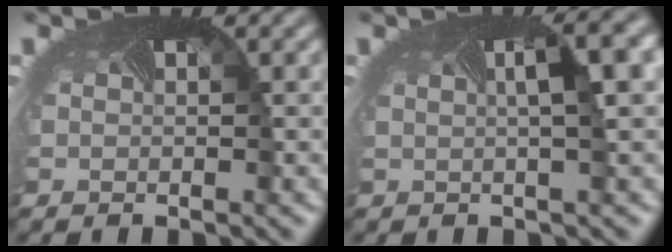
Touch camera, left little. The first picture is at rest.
{"total": 5.7, "force": [1.4, 1.4, 5.3], "torque": [-0.048, 0.019, 0.016]}